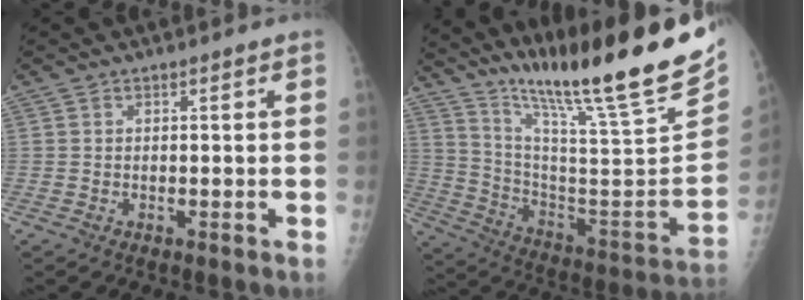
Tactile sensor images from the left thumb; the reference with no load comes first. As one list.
[{"total": 29.1, "force": [22.7, 1.3, 18.2], "torque": [-0.273, -0.137, 0.358]}]